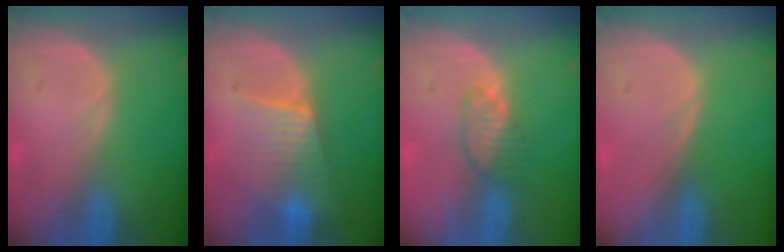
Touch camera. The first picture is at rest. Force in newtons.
{"total": 6.3, "press": 6.3, "slide": 0.8}
{"total": 3.4, "press": 3.4, "slide": 0.3}
{"total": 0.0}